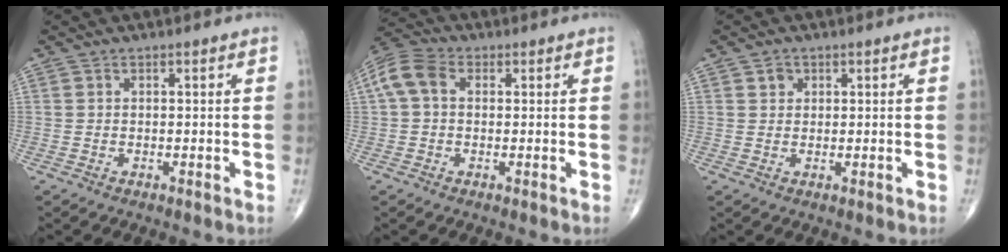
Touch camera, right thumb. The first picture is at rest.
{"total": 7.0, "force": [1.1, 5.0, 4.8], "torque": [-0.105, 0.026, 0.015]}
{"total": 1.7, "force": [0.8, 1.4, 0.6], "torque": [0.002, -0.003, 0.010]}